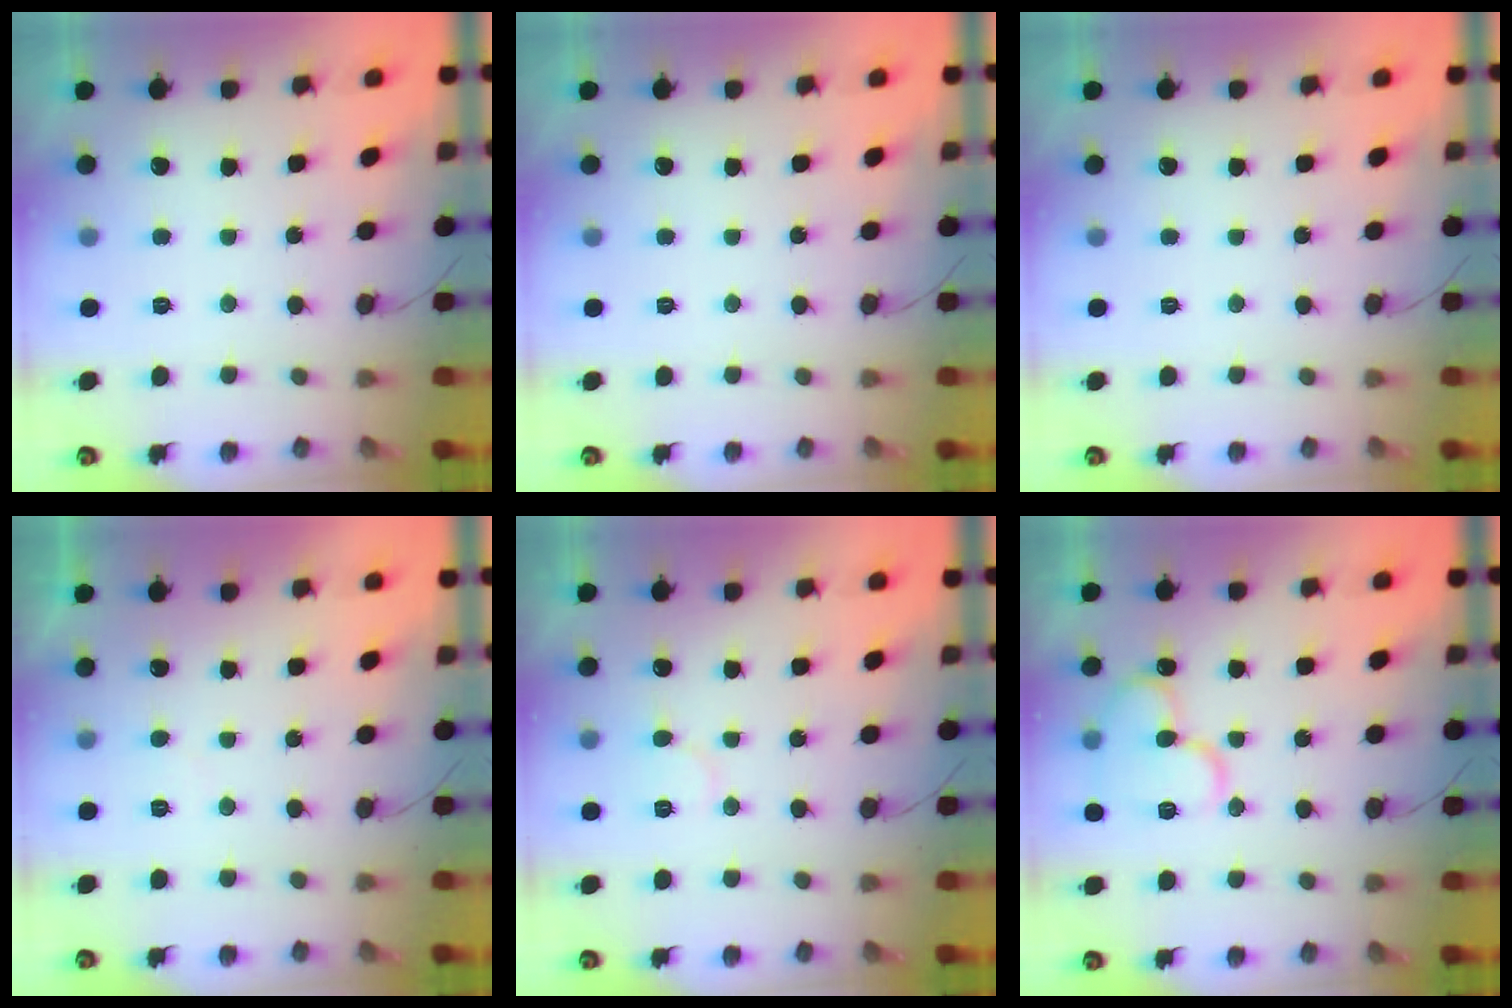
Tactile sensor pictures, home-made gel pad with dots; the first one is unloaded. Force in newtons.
{"total": 0.0}
{"total": 0.0}
{"total": 2.3, "press": 2.3, "slide": 0.2}
{"total": 5.9, "press": 5.9, "slide": 0.7}
{"total": 13.8, "press": 13.7, "slide": 1.4}